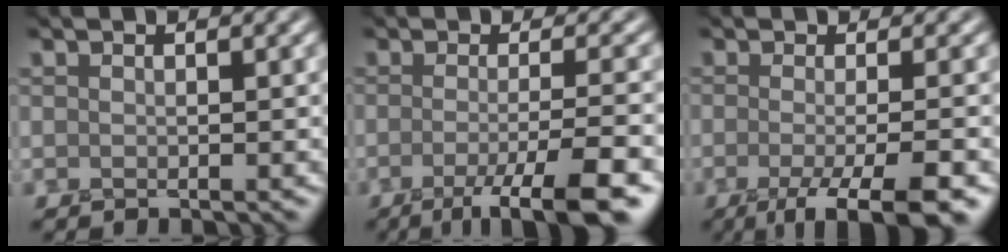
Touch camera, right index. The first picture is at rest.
{"total": 6.6, "force": [-3.3, 1.3, 5.5], "torque": [-0.078, -0.007, -0.059]}
{"total": 7.6, "force": [-3.4, 2.2, 6.4], "torque": [-0.078, -0.010, -0.052]}